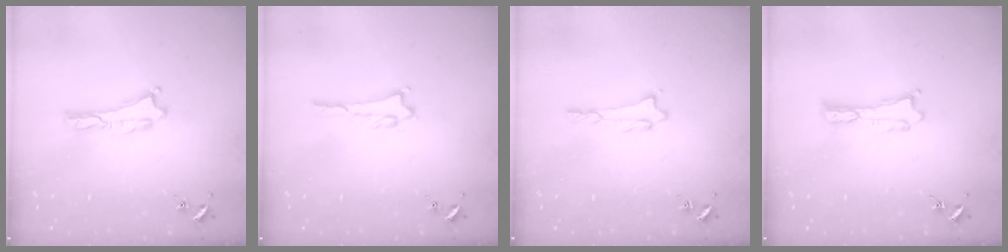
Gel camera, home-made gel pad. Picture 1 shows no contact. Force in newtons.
{"total": 0.6, "press": 0.6, "slide": 0.1}
{"total": 0.8, "press": 0.8, "slide": 0.1}
{"total": 0.0}